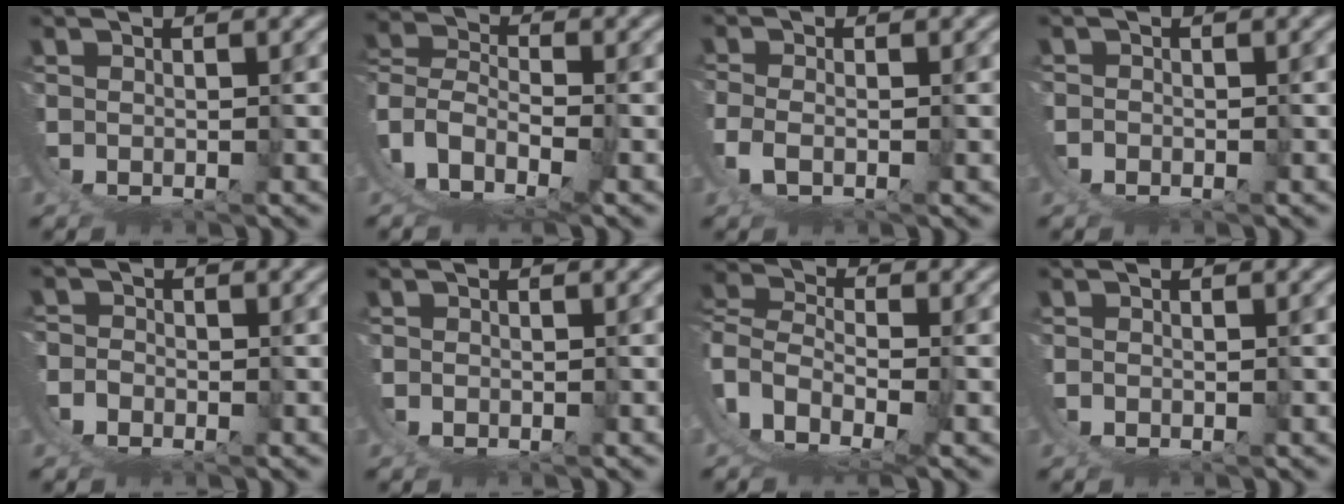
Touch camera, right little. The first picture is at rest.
{"total": 11.6, "force": [1.3, 10.1, 5.6], "torque": [-0.175, -0.044, 0.015]}
{"total": 2.2, "force": [0.6, 1.0, 1.8], "torque": [-0.062, -0.013, 0.017]}
{"total": 2.0, "force": [-0.1, 1.9, 0.5], "torque": [-0.024, -0.005, -0.005]}
{"total": 4.6, "force": [-0.2, 4.3, 1.5], "torque": [-0.056, -0.015, -0.005]}
{"total": 1.2, "force": [-0.2, 1.1, 0.4], "torque": [-0.015, -0.002, -0.005]}
{"total": 11.4, "force": [2.0, 9.6, 5.8], "torque": [-0.163, -0.032, 0.024]}
{"total": 1.0, "force": [-0.2, 0.9, 0.4], "torque": [-0.013, -0.002, -0.004]}